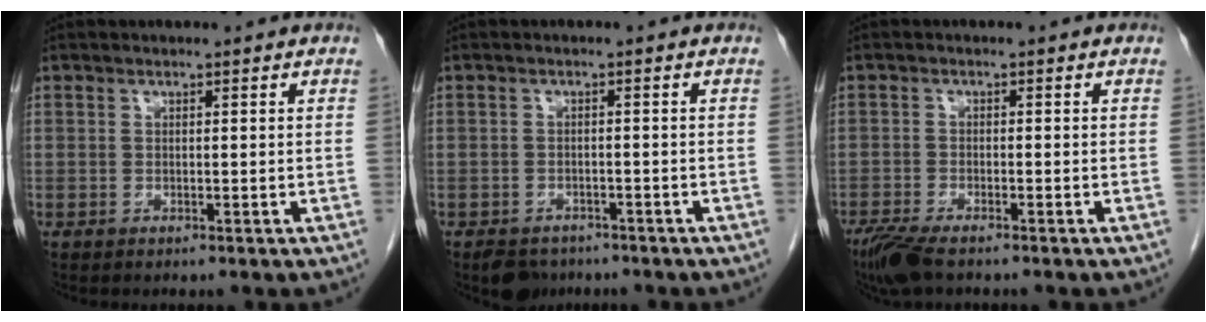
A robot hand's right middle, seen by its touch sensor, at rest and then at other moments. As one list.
[{"total": 4.2, "force": [-3.3, 2.4, 1.0], "torque": [-0.014, 0.001, -0.049]}, {"total": 5.2, "force": [-3.9, 1.1, 3.2], "torque": [-0.065, -0.013, -0.072]}]